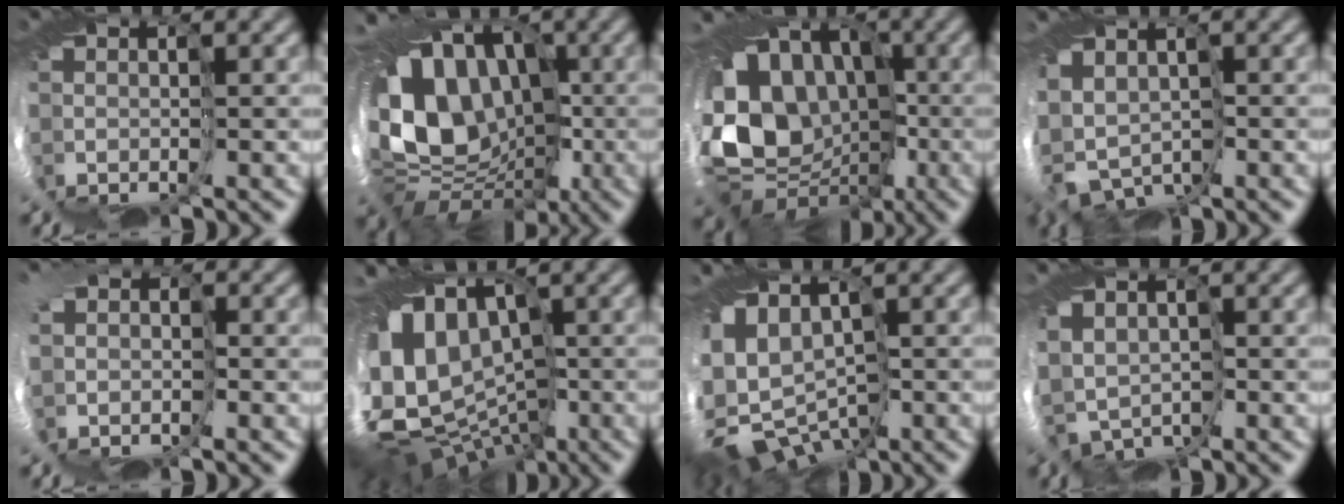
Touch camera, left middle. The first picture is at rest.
{"total": 11.5, "force": [0.4, 9.6, 6.4], "torque": [-0.135, 0.002, 0.005]}
{"total": 10.1, "force": [0.2, 8.9, 4.7], "torque": [-0.100, -0.014, -0.003]}
{"total": 3.4, "force": [-1.3, 2.9, 1.1], "torque": [-0.026, -0.013, -0.028]}
{"total": 2.9, "force": [0.0, 2.7, 1.2], "torque": [-0.030, -0.011, 0.001]}
{"total": 11.6, "force": [-2.5, 8.6, 7.4], "torque": [-0.146, -0.004, -0.023]}
{"total": 9.6, "force": [-4.6, 6.7, 5.0], "torque": [-0.110, -0.026, -0.044]}
{"total": 2.7, "force": [-0.2, 2.5, 1.1], "torque": [-0.033, -0.008, -0.003]}